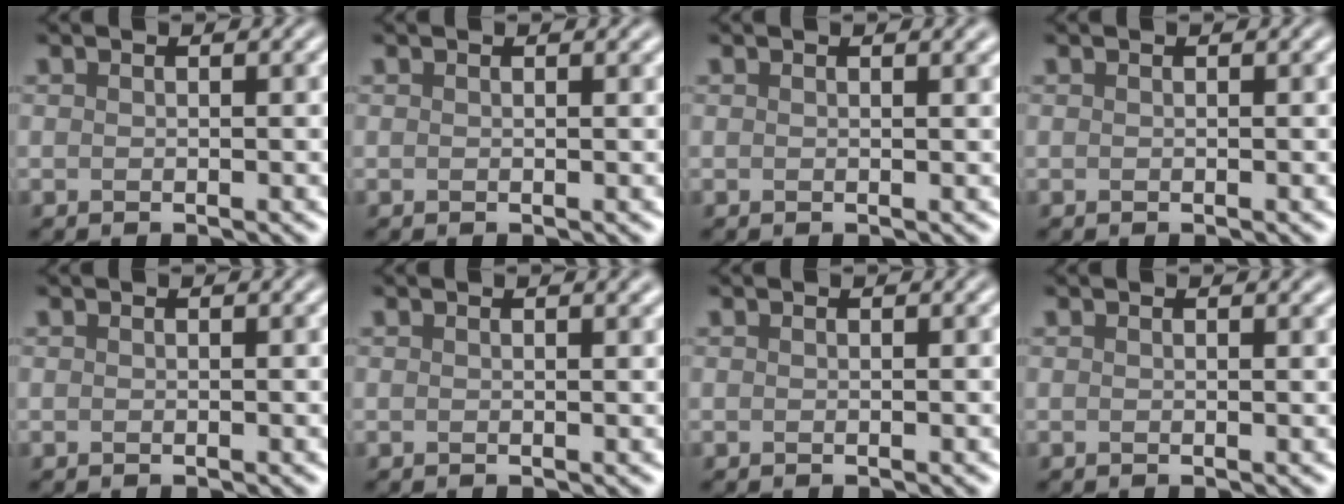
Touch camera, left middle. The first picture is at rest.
{"total": 0.0}
{"total": 0.8, "force": [0.6, 0.2, 0.5], "torque": [-0.009, 0.000, 0.009]}
{"total": 0.0}
{"total": 0.0}
{"total": 0.9, "force": [0.6, 0.2, 0.5], "torque": [-0.008, 0.000, 0.009]}
{"total": 0.0}
{"total": 0.6, "force": [0.5, 0.1, 0.2], "torque": [-0.004, -0.002, 0.007]}